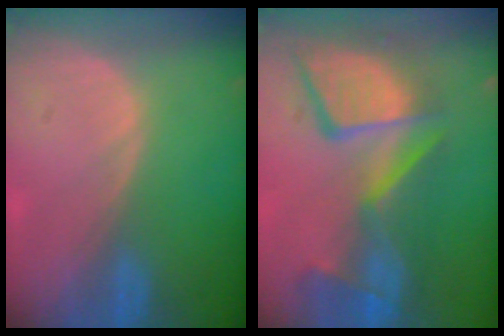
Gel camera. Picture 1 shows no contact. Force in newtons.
{"total": 13.2, "press": 11.2, "slide": 7.0}